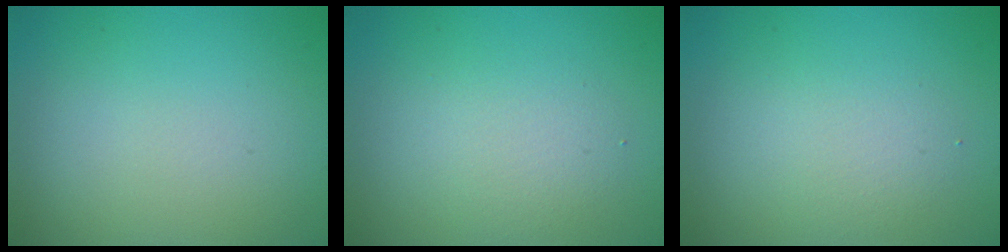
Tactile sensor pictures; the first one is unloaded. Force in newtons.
{"total": 2.5, "press": 2.5, "slide": 0.1}
{"total": 2.1, "press": 2.1, "slide": 0.1}